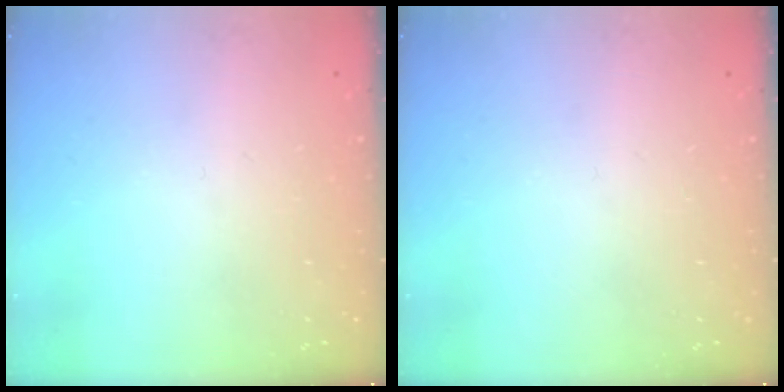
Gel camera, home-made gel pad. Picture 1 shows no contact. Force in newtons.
{"total": 0.0}